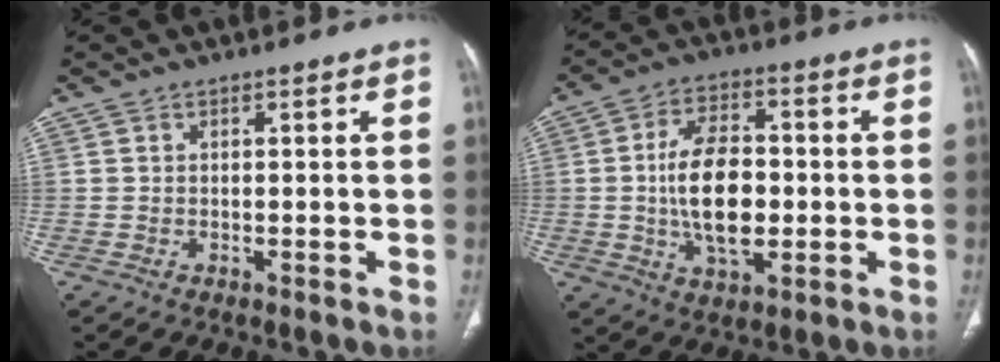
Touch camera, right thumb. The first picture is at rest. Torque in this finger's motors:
{"motor_torque": [1.74, 3.27, 1.57, -1.20, 0.57]}